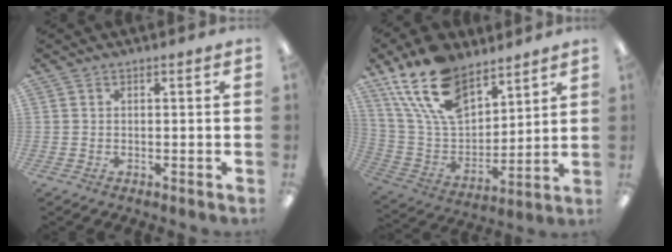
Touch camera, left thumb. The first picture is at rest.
{"total": 19.4, "force": [12.7, 10.4, 10.3], "torque": [-0.212, -0.054, 0.234]}